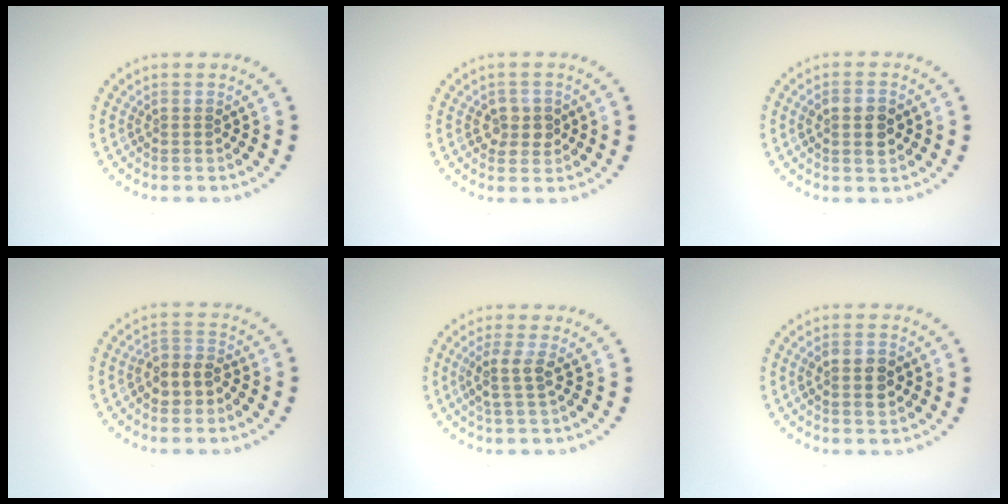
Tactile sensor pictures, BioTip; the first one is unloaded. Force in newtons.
{"total": 2.3, "press": 2.3, "slide": 0.6}
{"total": 2.5, "press": 2.5, "slide": 0.3}
{"total": 3.2, "press": 2.9, "slide": 1.3}
{"total": 2.1, "press": 1.7, "slide": 1.3}
{"total": 2.5, "press": 2.5, "slide": 0.3}